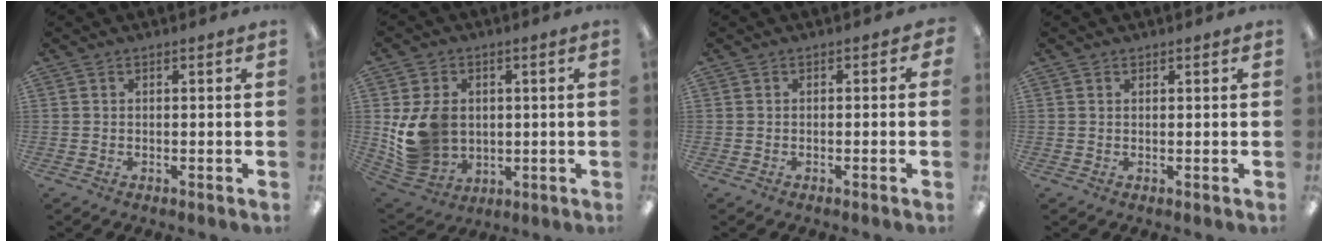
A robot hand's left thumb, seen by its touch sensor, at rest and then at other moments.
{"total": 12.2, "force": [1.0, 10.4, 6.3], "torque": [-0.142, 0.002, 0.026]}
{"total": 1.0, "force": [-0.7, 0.7, 0.2], "torque": [-0.002, 0.005, -0.014]}
{"total": 0.6, "force": [0.5, 0.3, 0.0], "torque": [-0.001, 0.001, 0.010]}